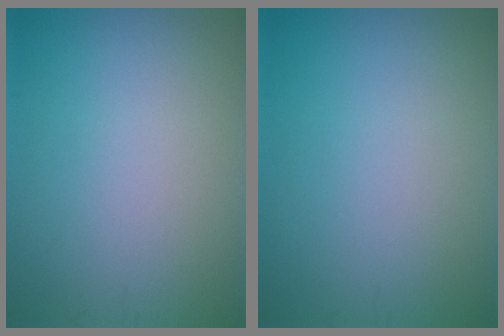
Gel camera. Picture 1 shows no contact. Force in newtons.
{"total": 0.0}